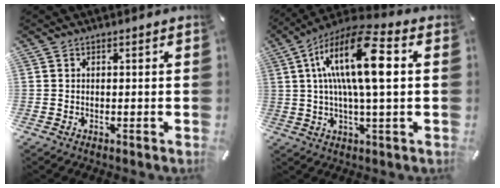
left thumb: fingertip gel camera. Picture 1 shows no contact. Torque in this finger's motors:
{"motor_torque": [2.52, 2.49, 1.61, -1.16, 0.40]}